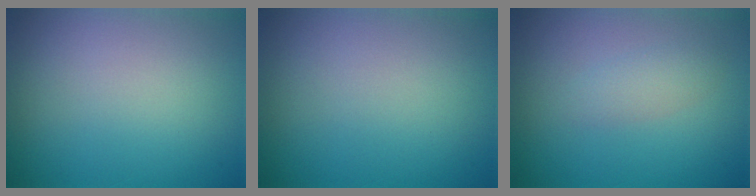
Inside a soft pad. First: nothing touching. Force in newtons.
{"total": 0.0}
{"total": 1.5, "press": 1.5, "slide": 0.1}